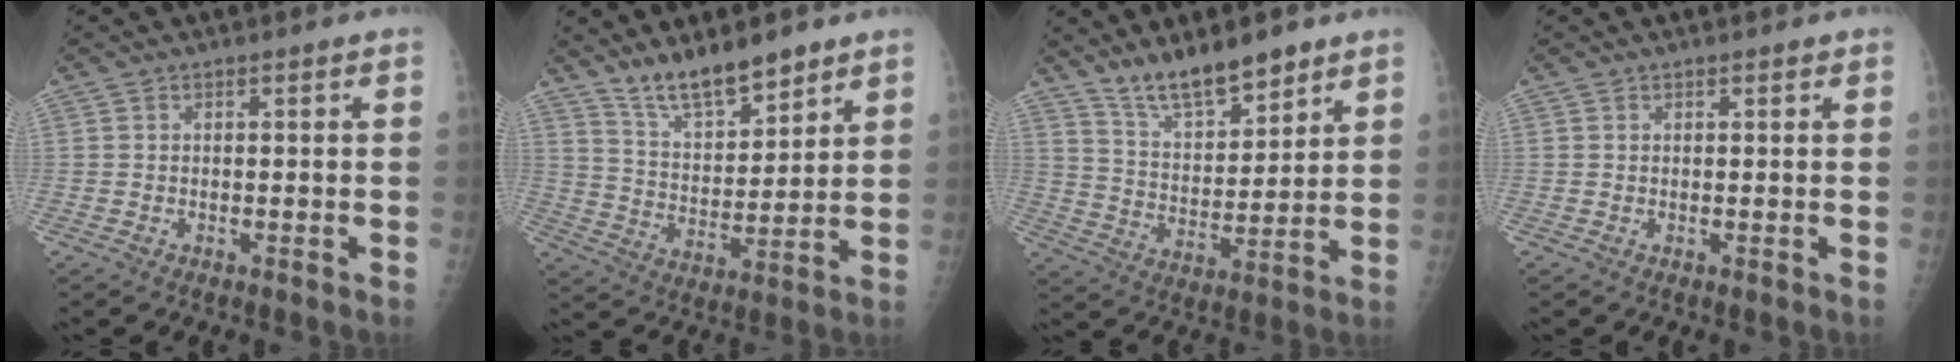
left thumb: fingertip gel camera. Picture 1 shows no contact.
{"total": 11.1, "force": [8.9, 3.3, 5.6], "torque": [-0.079, -0.061, 0.169]}
{"total": 11.5, "force": [9.2, 3.6, 6.0], "torque": [-0.082, -0.061, 0.171]}
{"total": 0.6, "force": [0.4, 0.2, 0.4], "torque": [-0.006, -0.001, 0.004]}